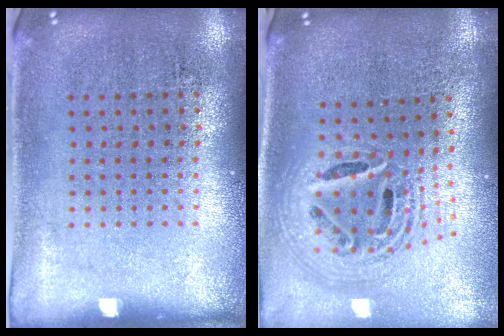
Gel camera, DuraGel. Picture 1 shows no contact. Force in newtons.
{"total": 2.4, "press": 1.8, "slide": 1.6}